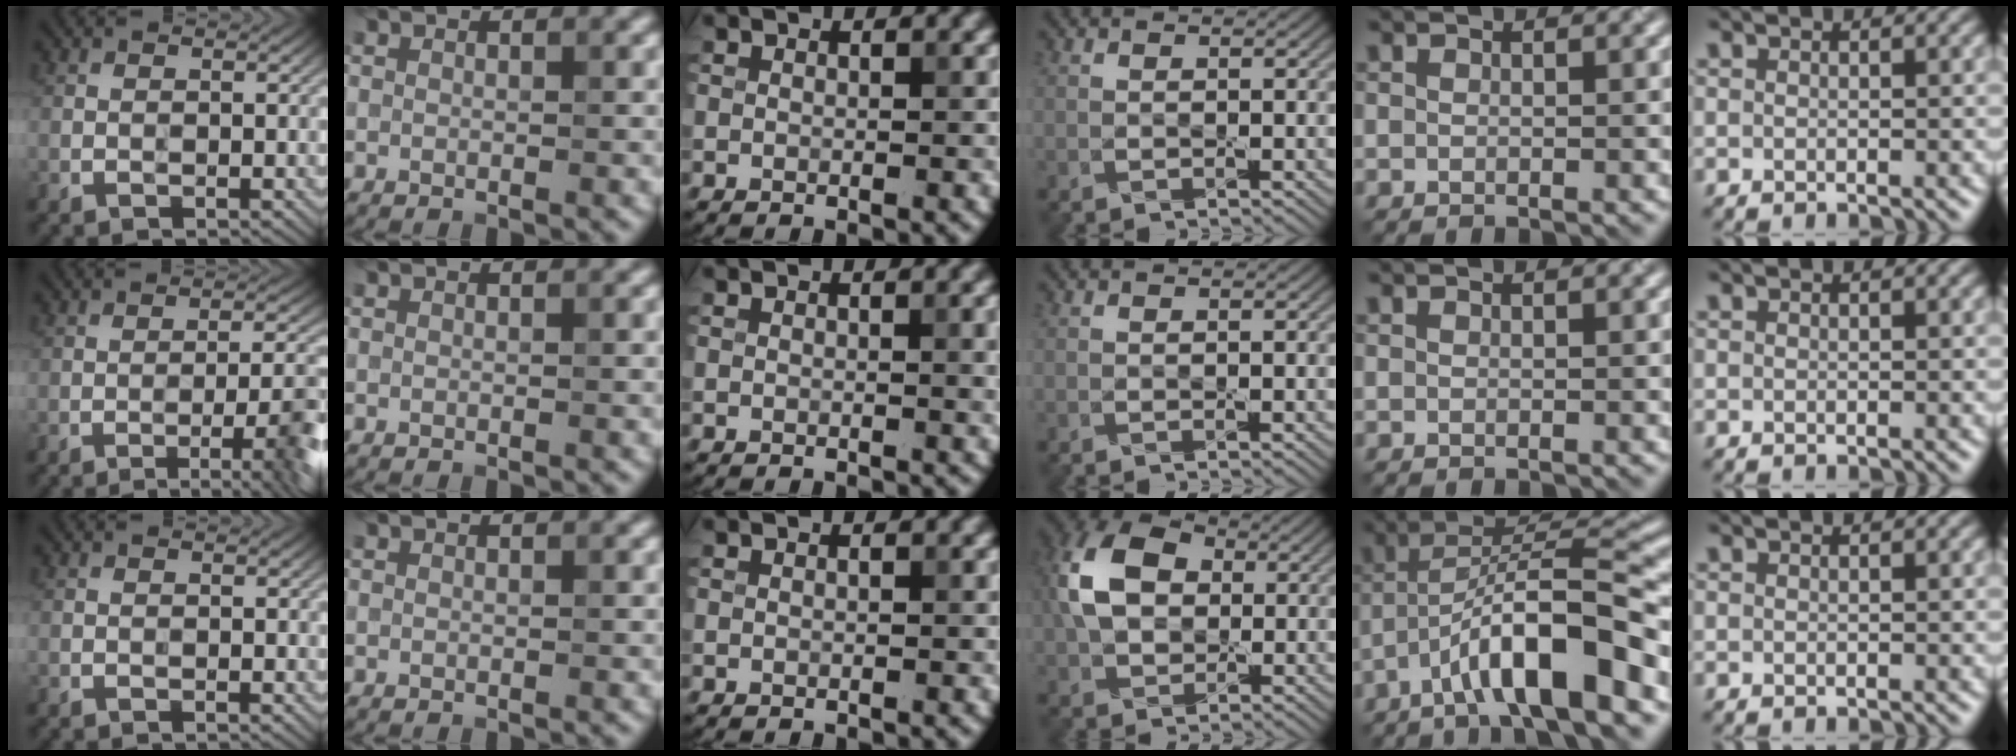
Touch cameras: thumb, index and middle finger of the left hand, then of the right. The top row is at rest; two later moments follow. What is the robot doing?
{"motion": "cut", "object": "origami paper"}